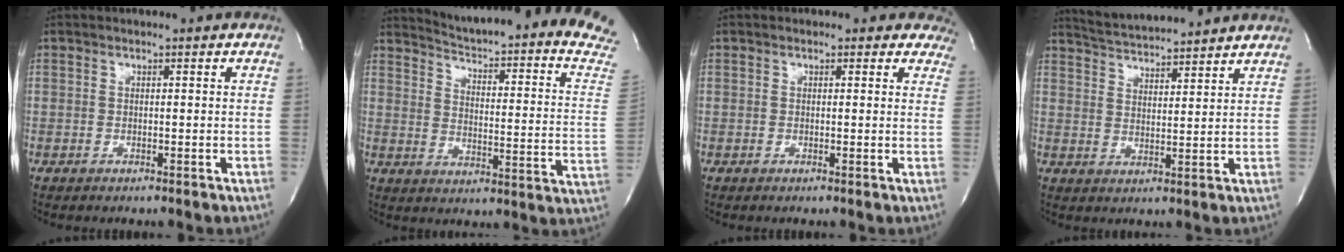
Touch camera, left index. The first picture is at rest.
{"total": 24.0, "force": [22.0, 1.2, 9.6], "torque": [-0.133, -0.118, 0.248]}
{"total": 4.3, "force": [3.5, 2.5, 0.1], "torque": [0.031, -0.009, 0.006]}
{"total": 10.5, "force": [10.1, 0.3, 2.9], "torque": [-0.064, 0.021, 0.158]}